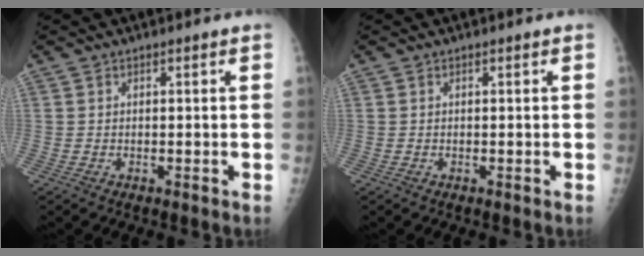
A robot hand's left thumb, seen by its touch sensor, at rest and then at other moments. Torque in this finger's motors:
{"motor_torque": [0.04, 0.07, -0.11, -0.08, 0.00]}